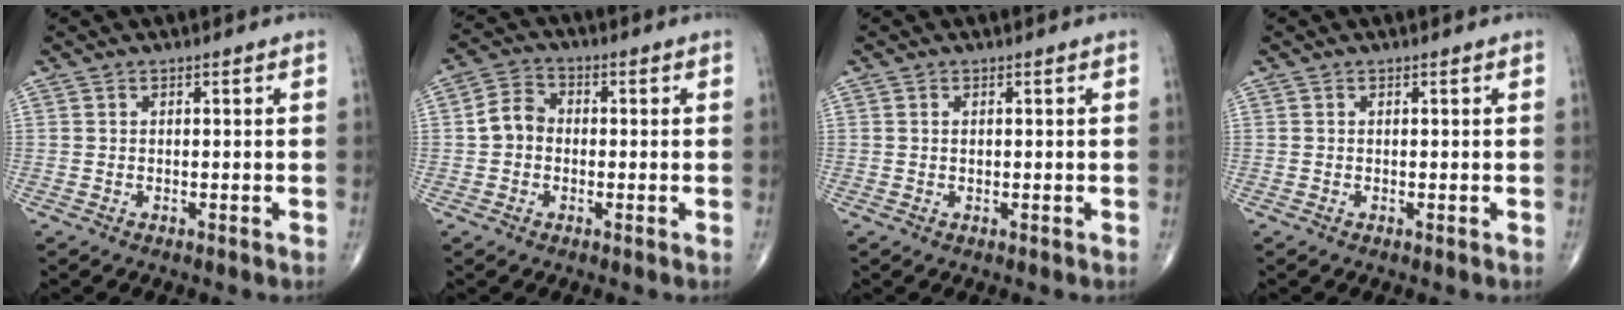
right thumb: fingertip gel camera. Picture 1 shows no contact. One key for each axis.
{"total": 5.3, "fx": -0.5, "fy": 4.4, "fz": 2.9, "tx": -0.042, "ty": 0.019, "tz": -0.019}
{"total": 0.7, "fx": 0.1, "fy": 0.4, "fz": 0.5, "tx": -0.009, "ty": 0.001, "tz": 0.003}
{"total": 0.0}